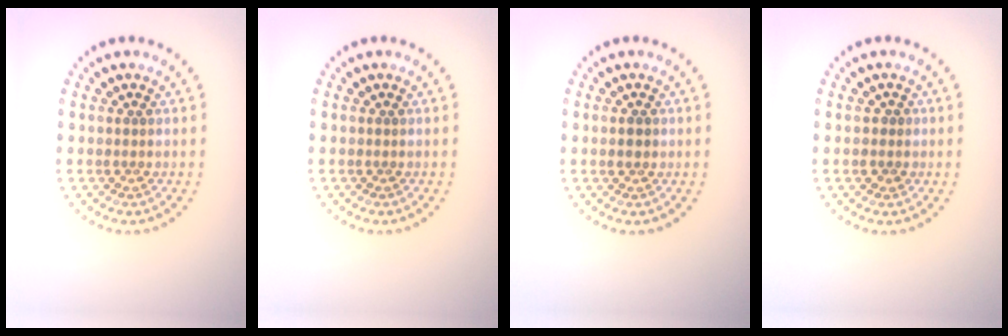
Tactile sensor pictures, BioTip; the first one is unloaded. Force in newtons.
{"total": 0.0}
{"total": 1.3, "press": 1.3, "slide": 0.0}
{"total": 0.8, "press": 0.7, "slide": 0.4}